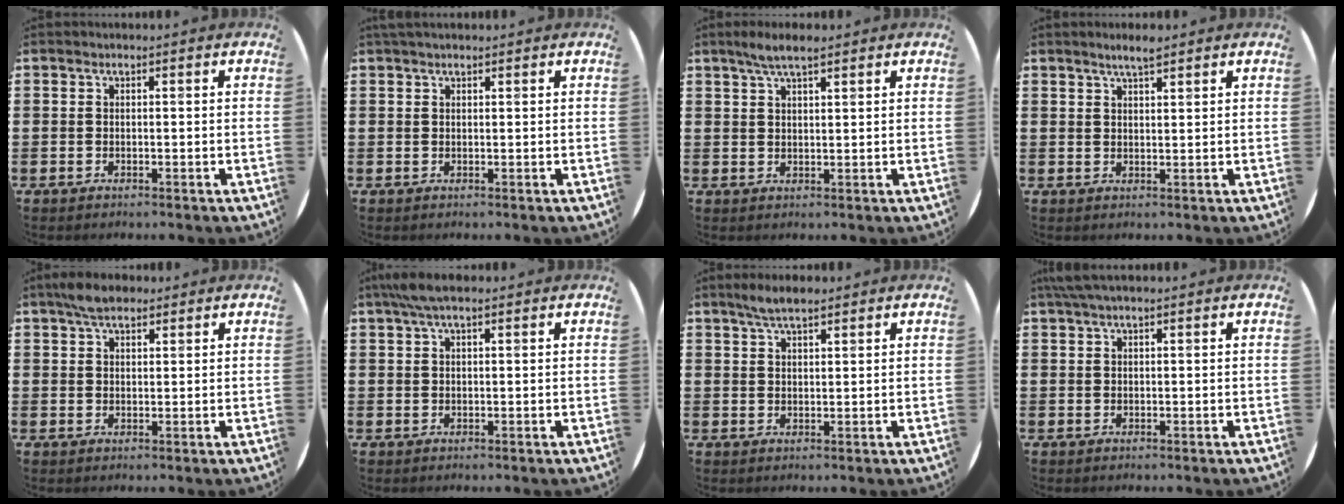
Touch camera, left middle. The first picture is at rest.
{"total": 0.8, "force": [0.8, 0.2, 0.3], "torque": [-0.006, 0.002, 0.014]}
{"total": 3.7, "force": [2.8, 0.7, 2.4], "torque": [-0.049, 0.007, 0.048]}
{"total": 2.8, "force": [2.4, 0.3, 1.4], "torque": [-0.030, 0.003, 0.042]}
{"total": 3.8, "force": [3.1, 1.5, 1.8], "torque": [-0.032, 0.003, 0.055]}
{"total": 3.2, "force": [2.2, 0.7, 2.3], "torque": [-0.048, 0.006, 0.039]}
{"total": 3.4, "force": [2.8, 0.8, 1.8], "torque": [-0.040, 0.006, 0.050]}
{"total": 1.8, "force": [1.4, 0.1, 1.0], "torque": [-0.022, 0.004, 0.025]}